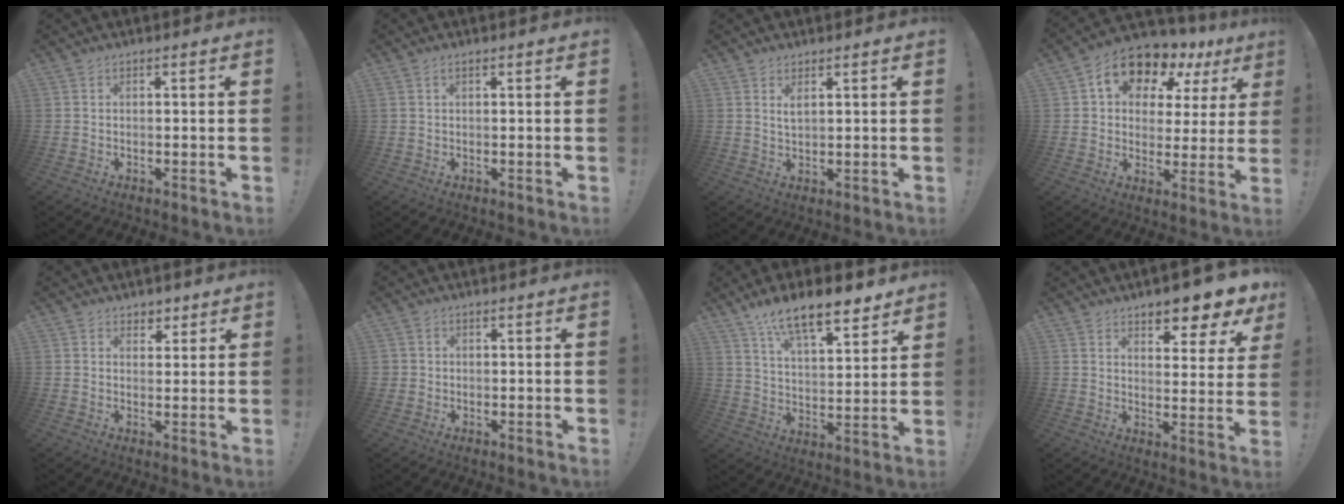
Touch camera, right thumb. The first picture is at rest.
{"total": 1.2, "force": [0.7, 0.6, 0.8], "torque": [-0.018, 0.003, 0.013]}
{"total": 2.3, "force": [1.5, 0.7, 1.5], "torque": [-0.017, -0.010, 0.025]}
{"total": 12.9, "force": [8.4, 7.4, 6.2], "torque": [-0.107, -0.059, 0.149]}
{"total": 3.9, "force": [2.6, 2.9, 0.6], "torque": [0.003, -0.013, 0.046]}
{"total": 1.6, "force": [0.3, 1.6, 0.2], "torque": [0.004, 0.001, 0.006]}
{"total": 13.9, "force": [10.2, 4.6, 8.2], "torque": [-0.138, -0.065, 0.178]}
{"total": 7.3, "force": [6.4, 2.2, 2.8], "torque": [-0.028, -0.063, 0.111]}